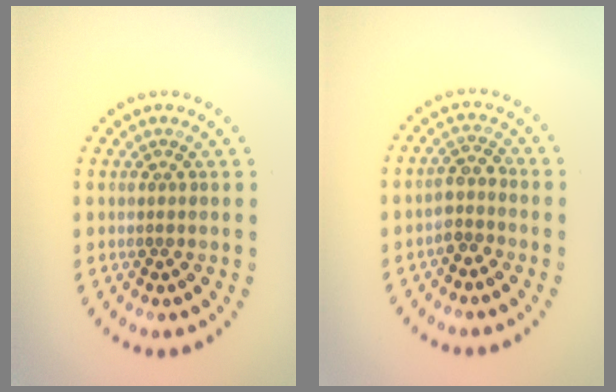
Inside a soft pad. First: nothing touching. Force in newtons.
{"total": 2.2, "press": 1.8, "slide": 1.2}